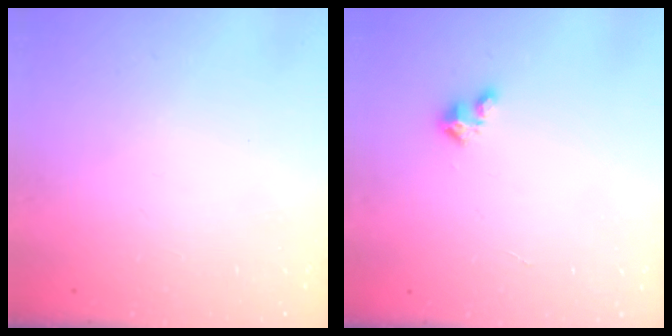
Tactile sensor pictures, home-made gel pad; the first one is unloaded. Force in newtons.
{"total": 2.4, "press": 2.4, "slide": 0.2}